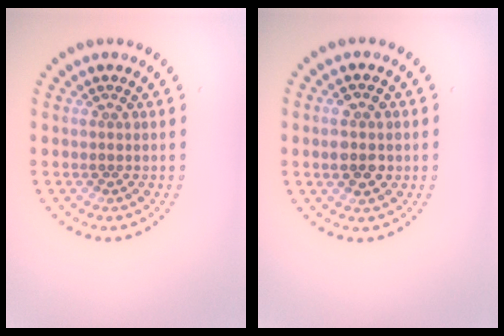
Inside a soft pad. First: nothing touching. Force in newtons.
{"total": 3.7, "press": 3.7, "slide": 0.1}